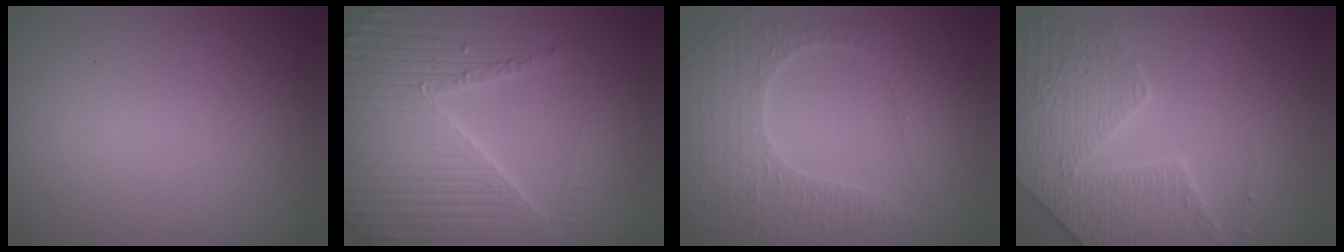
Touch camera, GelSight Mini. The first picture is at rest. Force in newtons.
{"total": 7.0, "press": 6.8, "slide": 1.7}
{"total": 4.7, "press": 3.3, "slide": 3.3}
{"total": 6.0, "press": 5.3, "slide": 2.9}